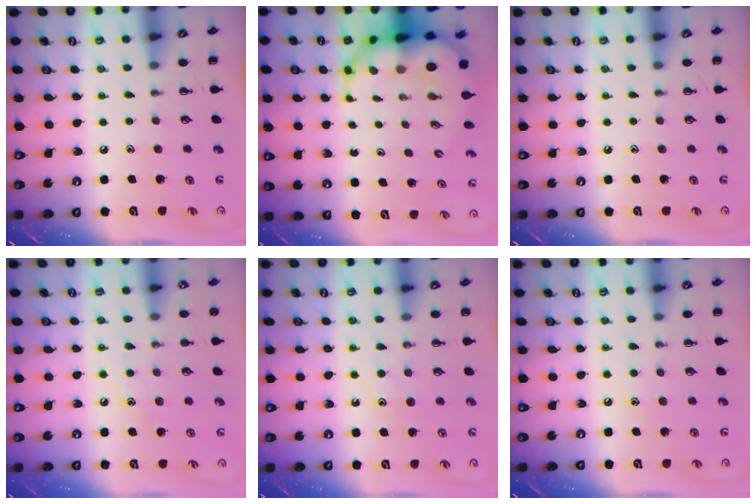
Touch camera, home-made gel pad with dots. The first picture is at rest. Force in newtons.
{"total": 10.3, "press": 9.9, "slide": 2.8}
{"total": 0.0}
{"total": 8.4, "press": 8.2, "slide": 1.5}
{"total": 9.1, "press": 9.1, "slide": 0.9}
{"total": 6.7, "press": 6.5, "slide": 1.3}